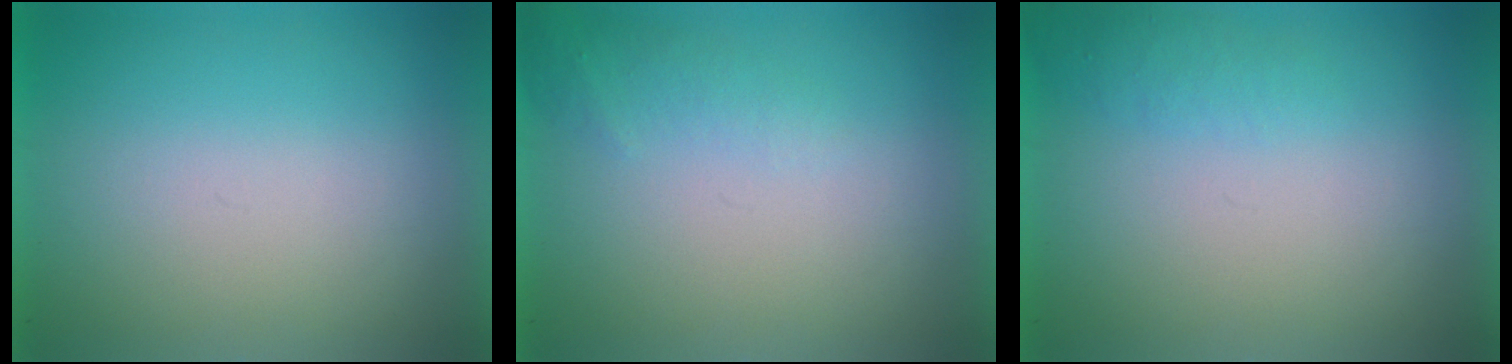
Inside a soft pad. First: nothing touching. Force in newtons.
{"total": 1.4}
{"total": 1.4}